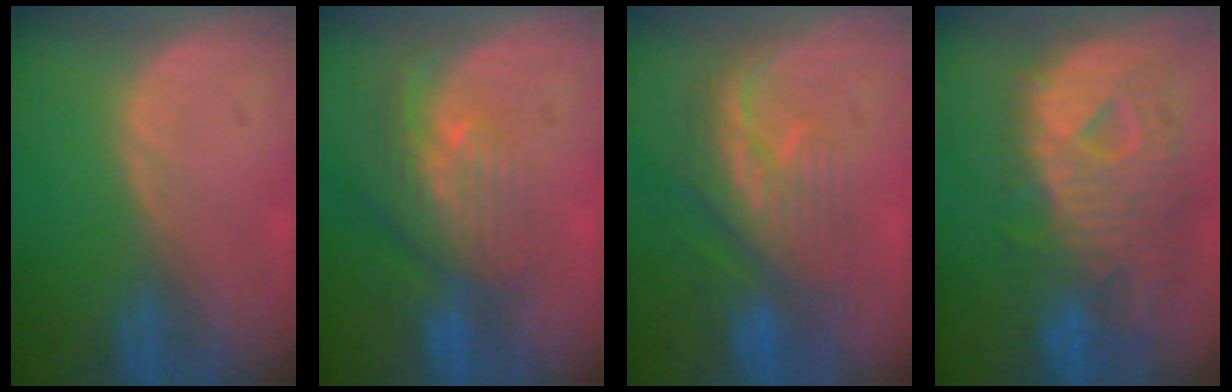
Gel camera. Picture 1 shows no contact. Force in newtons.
{"total": 8.0, "press": 7.1, "slide": 3.7}
{"total": 7.9, "press": 7.9, "slide": 1.0}
{"total": 12.5, "press": 10.8, "slide": 6.4}